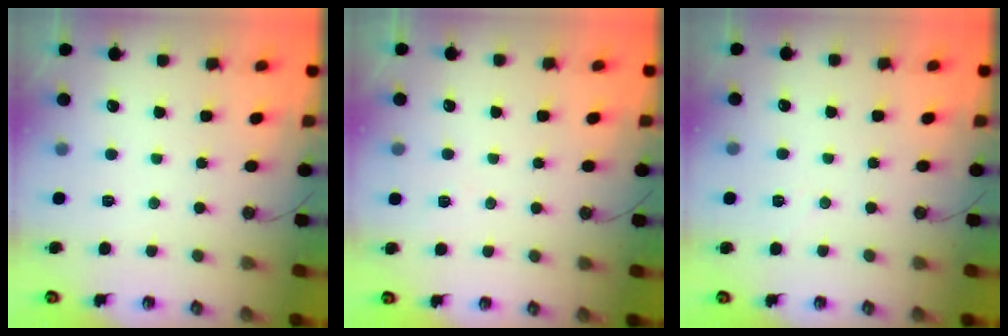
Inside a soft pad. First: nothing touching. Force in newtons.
{"total": 5.5, "press": 3.3, "slide": 4.4}
{"total": 4.4, "press": 4.1, "slide": 1.6}